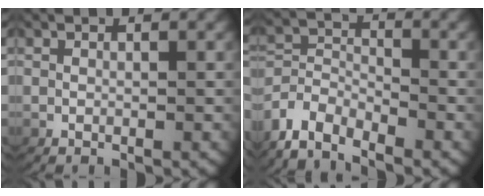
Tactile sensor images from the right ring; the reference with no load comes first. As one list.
[{"total": 6.0, "force": [-3.4, 4.6, 1.8], "torque": [-0.063, -0.030, -0.055]}]